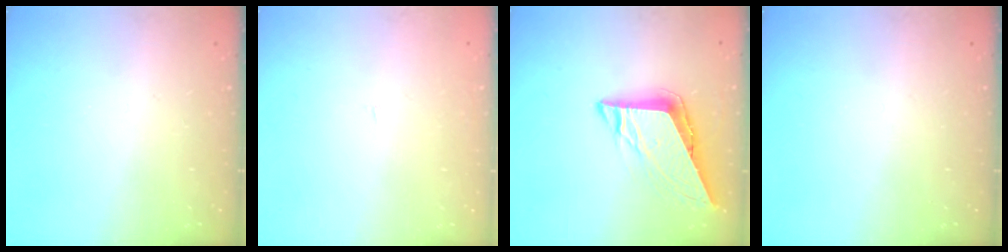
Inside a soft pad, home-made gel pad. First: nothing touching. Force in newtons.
{"total": 1.6, "press": 1.6, "slide": 0.1}
{"total": 8.8, "press": 8.8, "slide": 0.9}
{"total": 0.0}